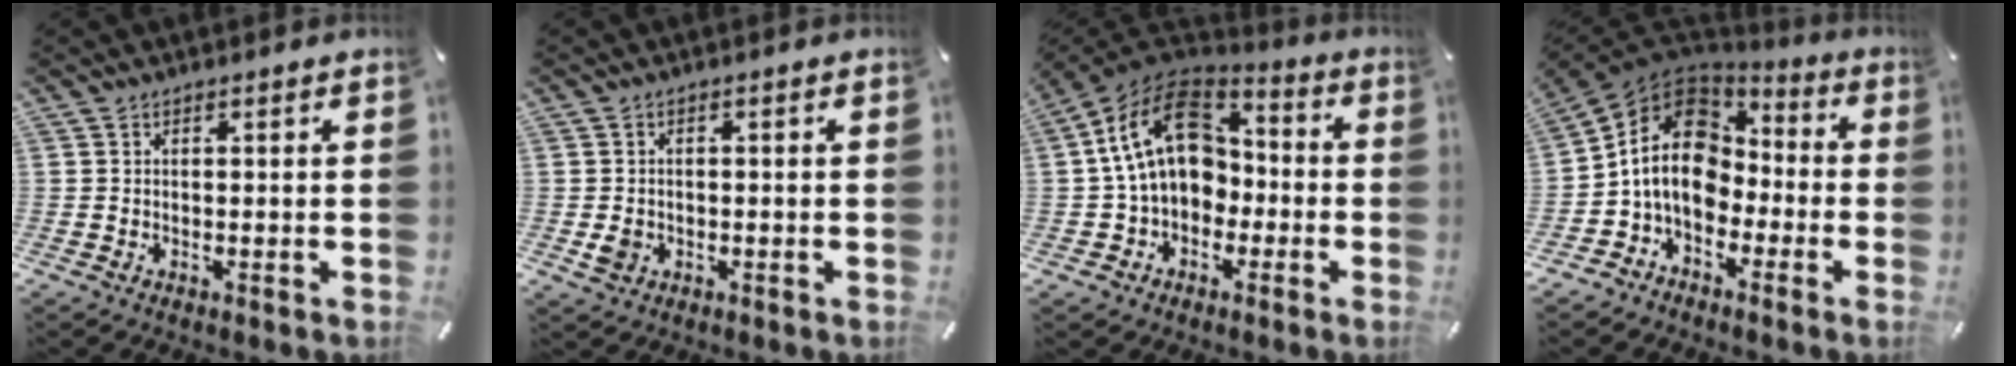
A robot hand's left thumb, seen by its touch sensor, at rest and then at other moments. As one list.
[{"total": 2.8, "force": [-0.6, 2.4, 1.3], "torque": [-0.022, -0.002, -0.014]}, {"total": 18.0, "force": [1.4, 13.4, 11.9], "torque": [-0.231, 0.012, 0.023]}, {"total": 13.9, "force": [-1.2, 11.2, 8.1], "torque": [-0.177, 0.024, -0.024]}]